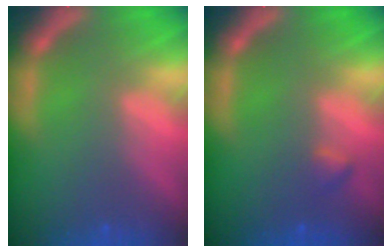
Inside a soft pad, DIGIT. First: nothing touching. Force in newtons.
{"total": 0.9}